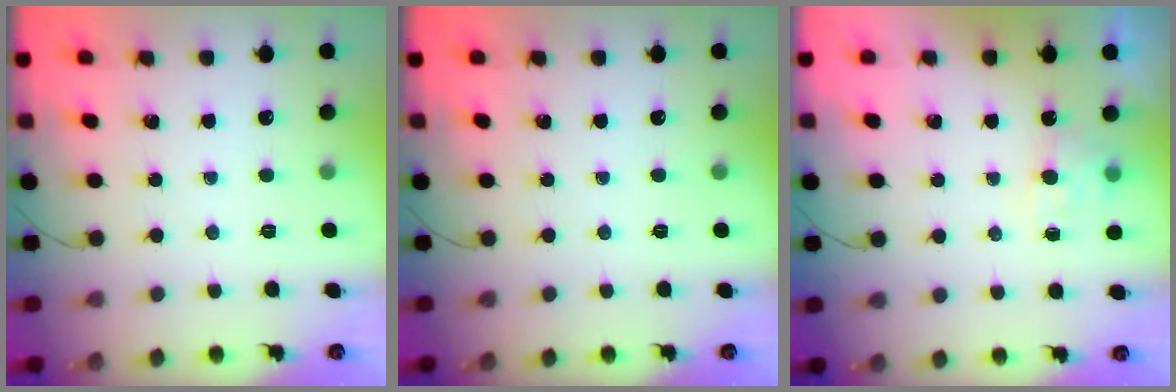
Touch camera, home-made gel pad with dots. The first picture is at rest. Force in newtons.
{"total": 0.0}
{"total": 4.4, "press": 4.1, "slide": 1.5}